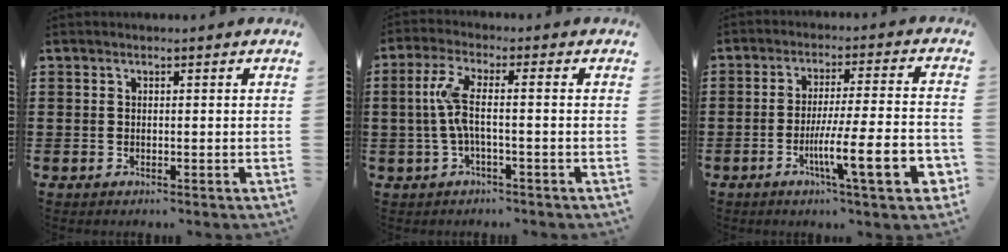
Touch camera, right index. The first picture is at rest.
{"total": 5.5, "force": [-0.7, 0.7, 5.4], "torque": [-0.123, -0.008, -0.024]}
{"total": 13.3, "force": [-4.8, 1.9, 12.2], "torque": [-0.219, -0.002, -0.082]}